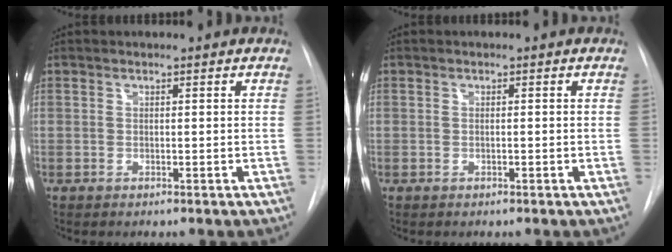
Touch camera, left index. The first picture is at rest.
{"total": 0.0}